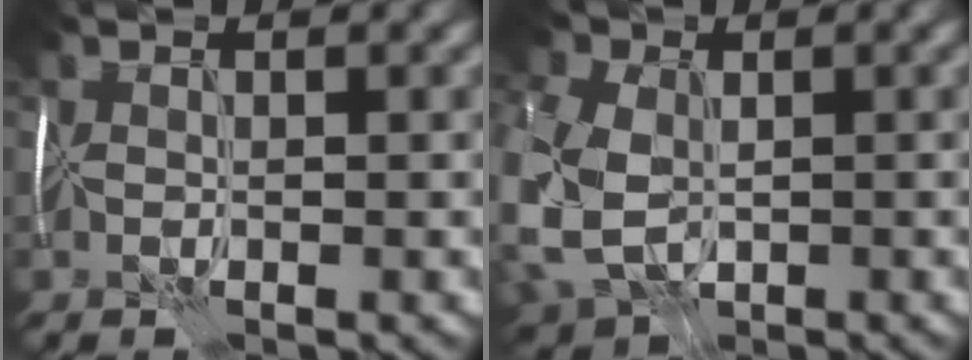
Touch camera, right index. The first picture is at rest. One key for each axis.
{"total": 11.3, "fx": -1.8, "fy": 7.9, "fz": 7.9, "tx": -0.183, "ty": -0.022, "tz": -0.032}